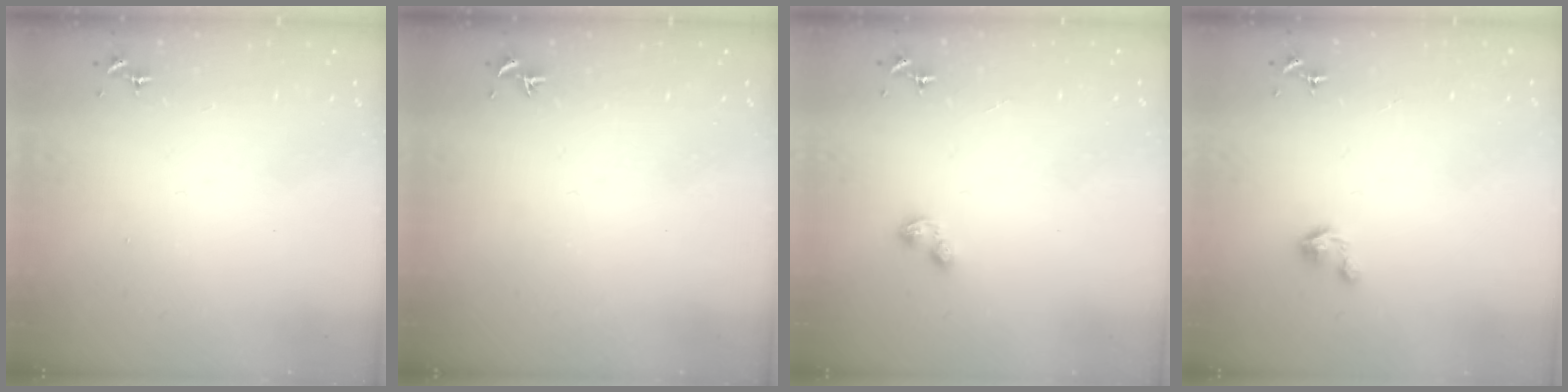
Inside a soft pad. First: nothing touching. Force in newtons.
{"total": 0.0}
{"total": 3.7, "press": 3.6, "slide": 0.5}
{"total": 3.8, "press": 3.8, "slide": 0.4}